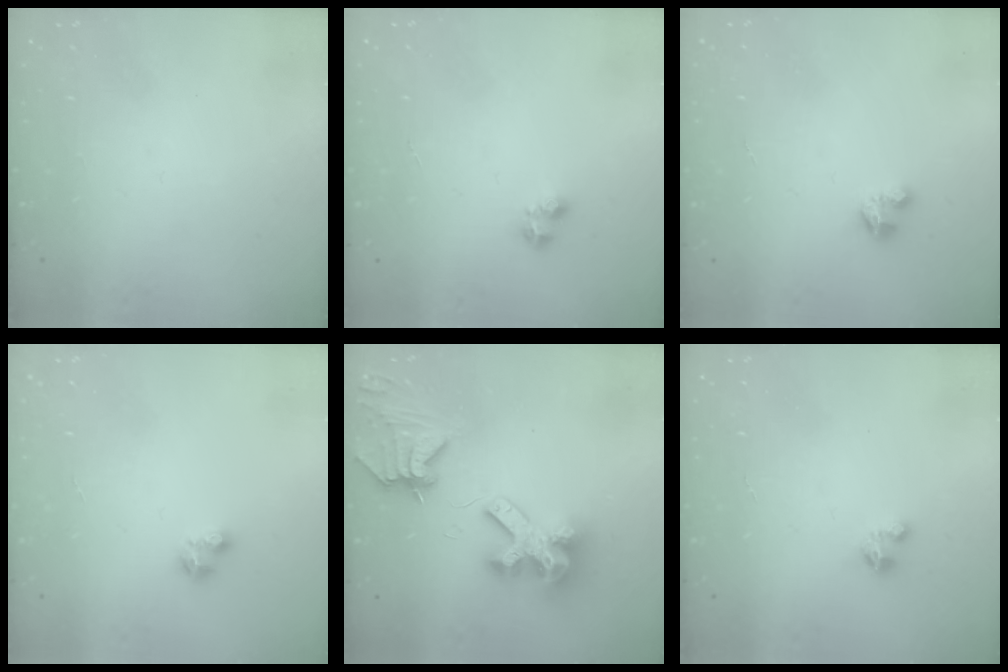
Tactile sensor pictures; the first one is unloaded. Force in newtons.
{"total": 2.2, "press": 2.1, "slide": 0.6}
{"total": 1.9, "press": 1.9, "slide": 0.1}
{"total": 2.5, "press": 2.5, "slide": 0.4}
{"total": 11.6, "press": 11.5, "slide": 0.9}
{"total": 2.0, "press": 2.0, "slide": 0.1}